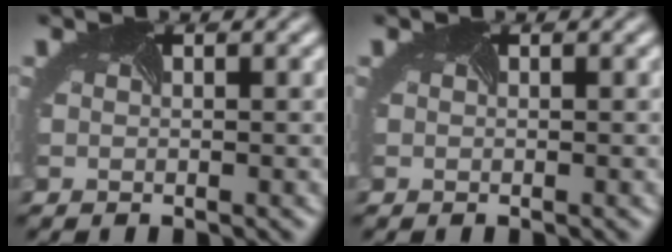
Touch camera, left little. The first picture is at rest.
{"total": 0.0}